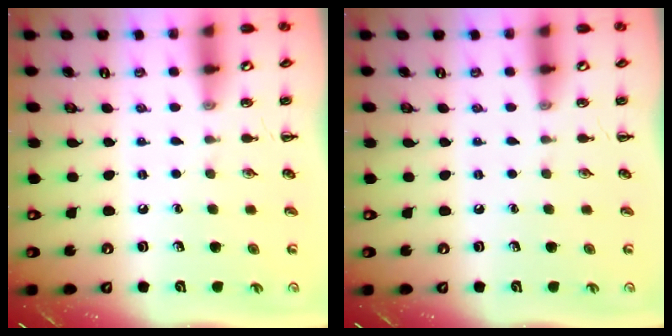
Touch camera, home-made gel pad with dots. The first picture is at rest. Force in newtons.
{"total": 0.0}